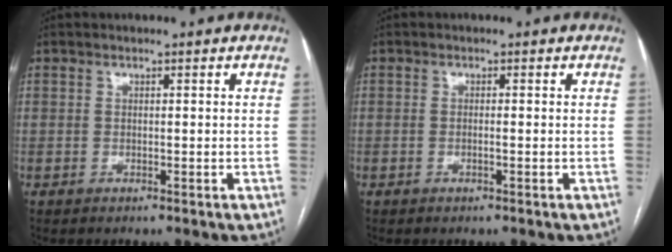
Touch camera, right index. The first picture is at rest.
{"total": 0.7, "force": [-0.2, 0.0, 0.7], "torque": [-0.014, 0.000, -0.003]}